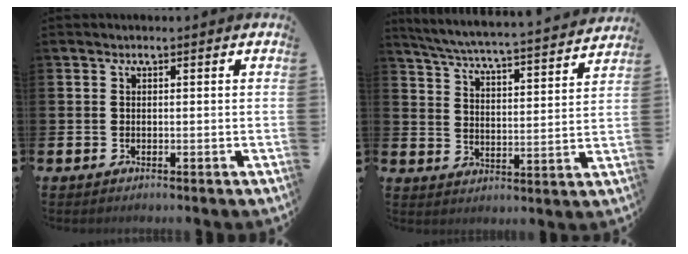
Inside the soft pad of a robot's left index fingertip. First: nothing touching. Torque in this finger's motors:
{"motor_torque": [0.90, -1.24, 0.46, 0.16]}